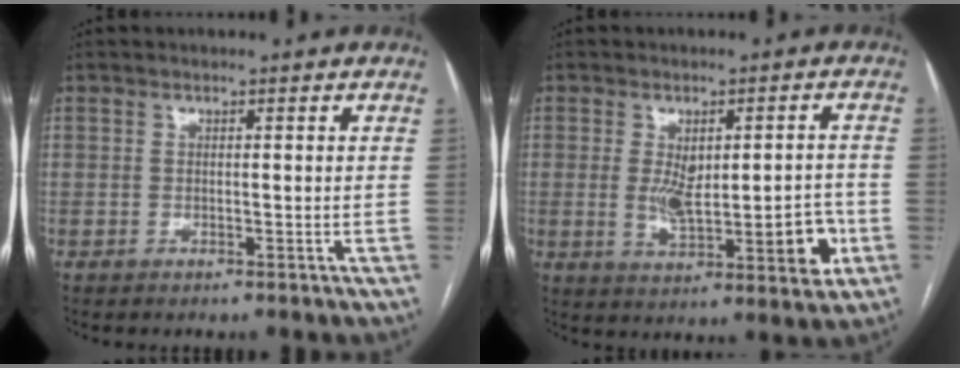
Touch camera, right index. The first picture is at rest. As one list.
[{"total": 10.9, "force": [-1.2, 3.7, 10.1], "torque": [-0.146, 0.005, -0.002]}]